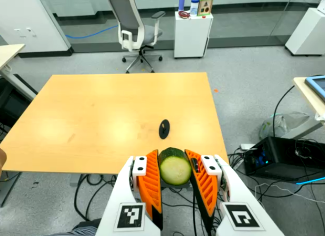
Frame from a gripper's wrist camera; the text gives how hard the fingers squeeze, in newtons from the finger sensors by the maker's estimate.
{"total": 12.2, "left": 12.5, "right": 11.8}